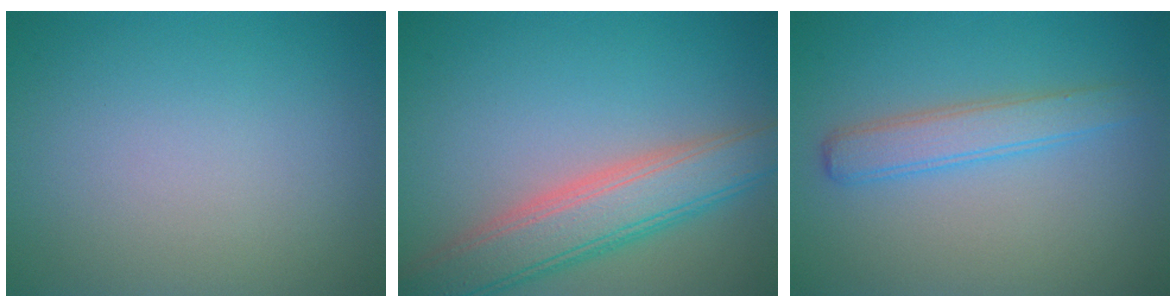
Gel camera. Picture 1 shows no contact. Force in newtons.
{"total": 6.4, "press": 6.4, "slide": 0.4}
{"total": 2.9, "press": 2.9, "slide": 0.1}